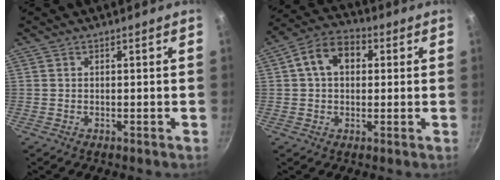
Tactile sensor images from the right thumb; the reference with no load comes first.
{"total": 9.8, "force": [2.2, 6.9, 6.6], "torque": [-0.089, 0.023, 0.020]}